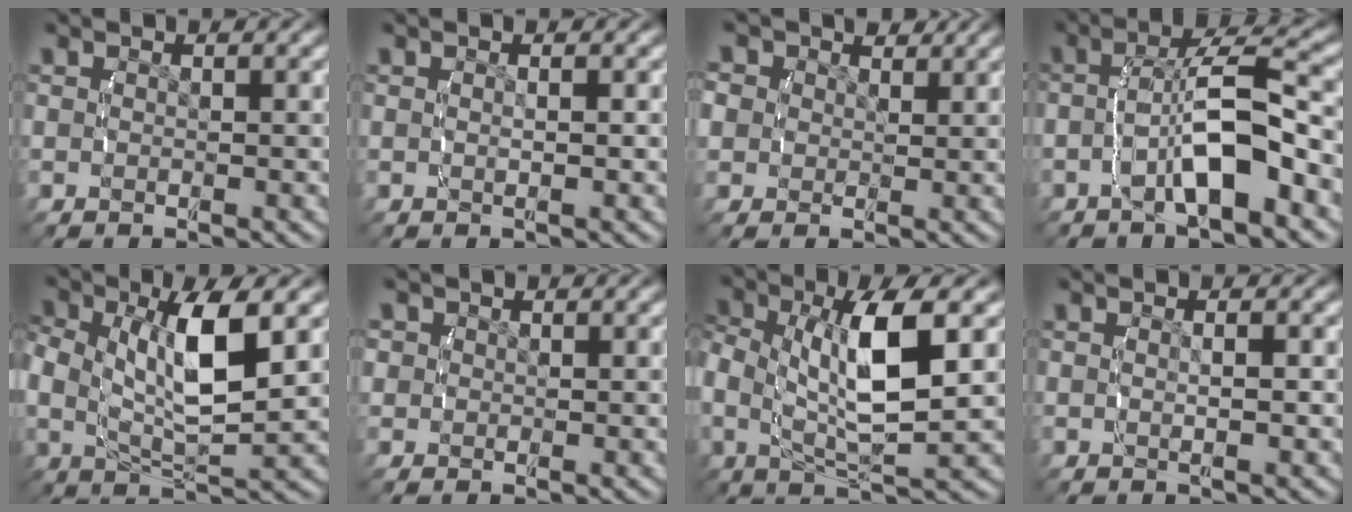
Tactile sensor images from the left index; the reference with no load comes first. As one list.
[{"total": 1.0, "force": [0.0, 0.0, 1.0], "torque": [-0.021, -0.005, 0.005]}, {"total": 4.4, "force": [1.8, 3.6, 1.7], "torque": [-0.040, -0.005, 0.032]}, {"total": 5.2, "force": [-1.9, 0.8, 4.8], "torque": [-0.084, 0.016, -0.031]}, {"total": 7.1, "force": [1.0, 3.4, 6.2], "torque": [-0.123, -0.019, 0.028]}, {"total": 1.9, "force": [0.6, 1.7, 0.6], "torque": [-0.020, -0.007, 0.016]}, {"total": 7.6, "force": [0.3, 3.3, 6.9], "torque": [-0.135, -0.011, 0.012]}, {"total": 1.3, "force": [-0.1, 0.0, 1.3], "torque": [-0.025, -0.004, 0.003]}]